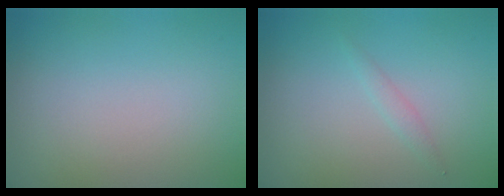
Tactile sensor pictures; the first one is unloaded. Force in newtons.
{"total": 0.8, "press": 0.8, "slide": 0.1}